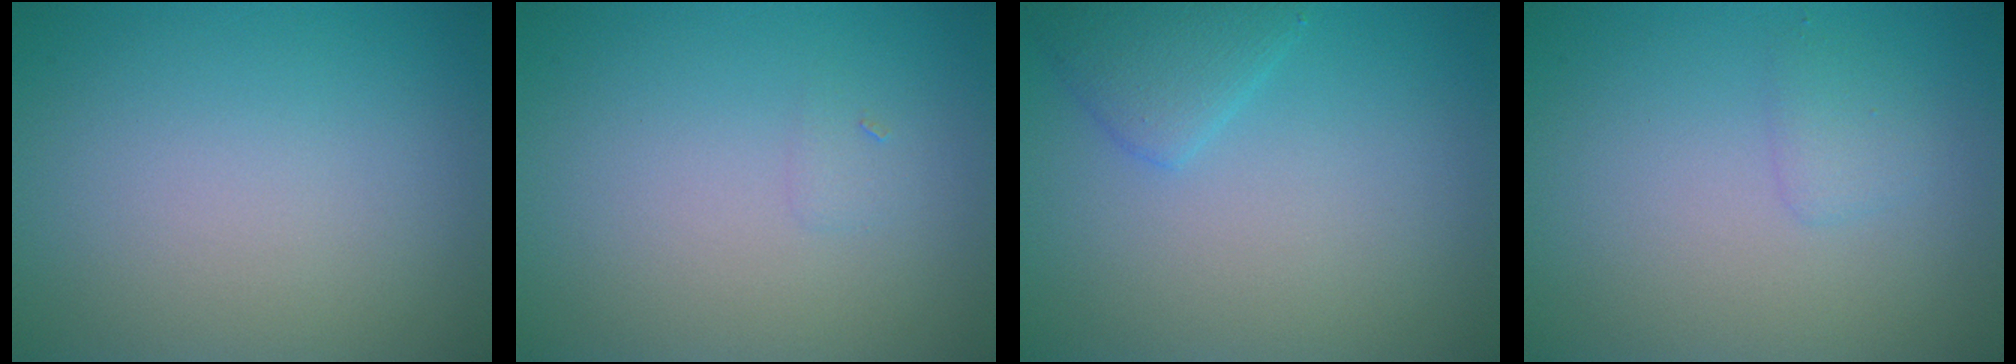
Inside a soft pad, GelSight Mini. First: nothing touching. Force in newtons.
{"total": 0.5, "press": 0.5, "slide": 0.1}
{"total": 2.2, "press": 2.2, "slide": 0.2}
{"total": 1.1, "press": 1.1, "slide": 0.1}